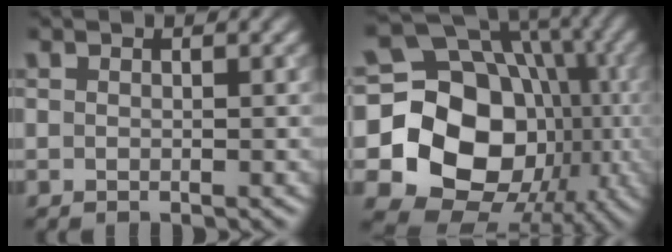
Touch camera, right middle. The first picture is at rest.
{"total": 18.8, "force": [-2.4, 16.0, 9.7], "torque": [-0.144, -0.012, -0.052]}